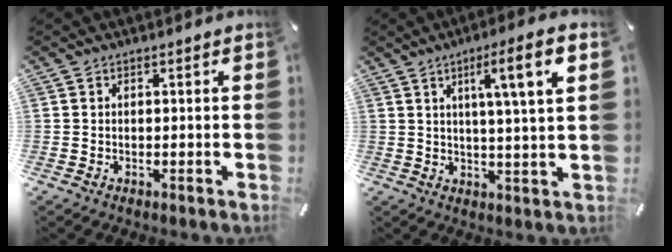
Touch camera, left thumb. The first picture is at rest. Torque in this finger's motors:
{"motor_torque": [1.44, 1.51, 0.90, -0.85, 0.39]}